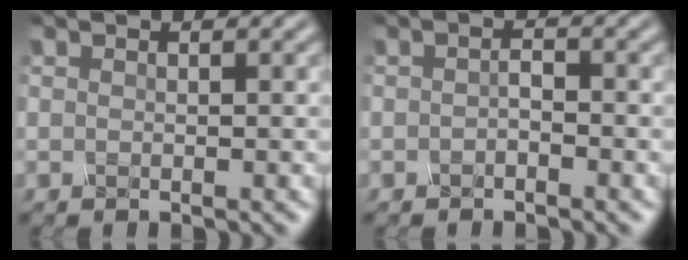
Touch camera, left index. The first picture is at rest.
{"total": 1.0, "force": [-0.5, 0.5, 0.7], "torque": [-0.014, 0.002, -0.009]}